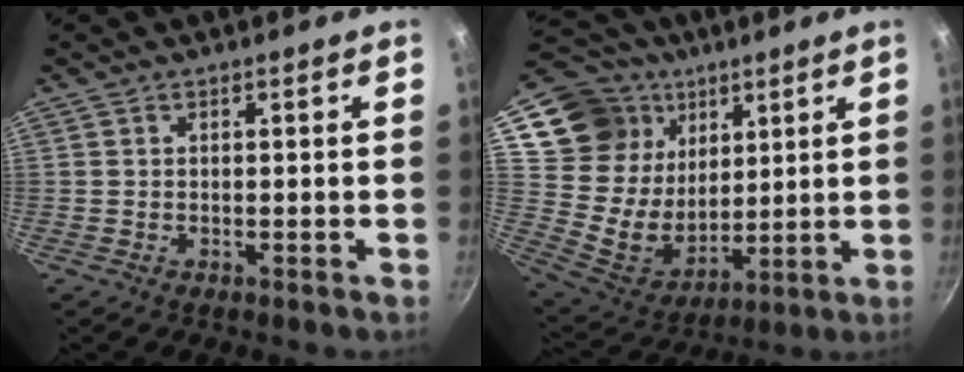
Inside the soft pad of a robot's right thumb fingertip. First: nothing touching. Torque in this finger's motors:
{"motor_torque": [-1.62, 1.61, 0.21, -0.13, 0.15]}